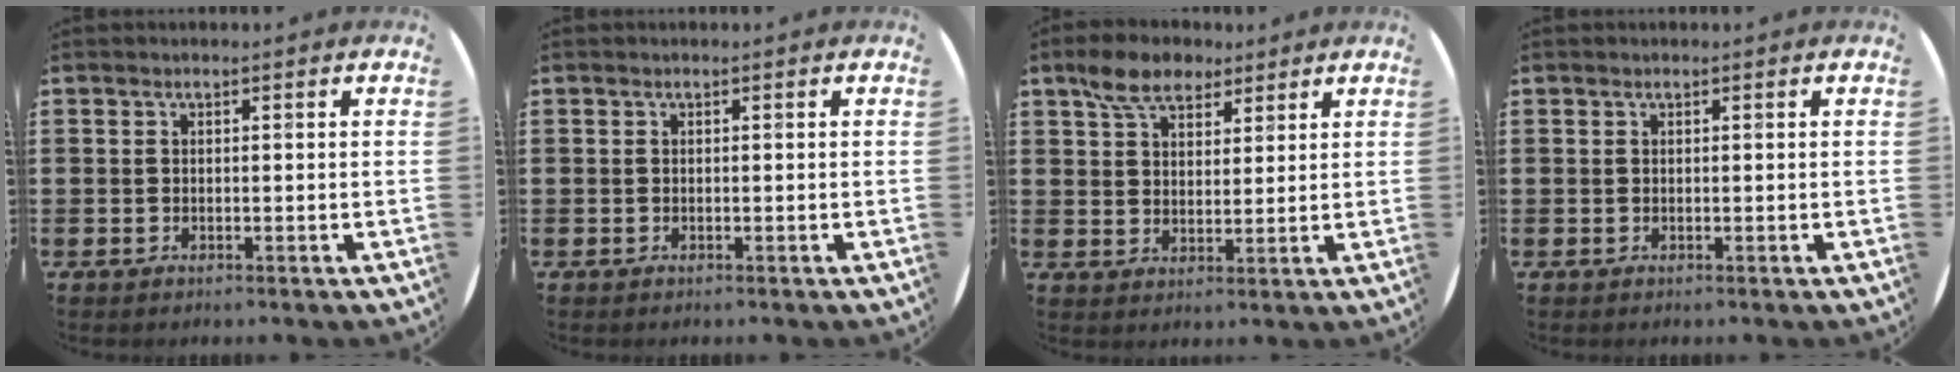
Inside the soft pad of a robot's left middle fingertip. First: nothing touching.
{"total": 0.0}
{"total": 6.1, "force": [4.7, 3.2, 2.2], "torque": [-0.050, 0.002, 0.087]}
{"total": 0.0}